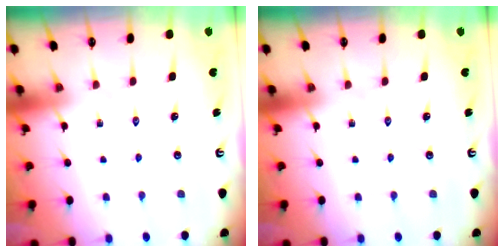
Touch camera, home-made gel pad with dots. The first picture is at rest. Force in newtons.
{"total": 0.0}